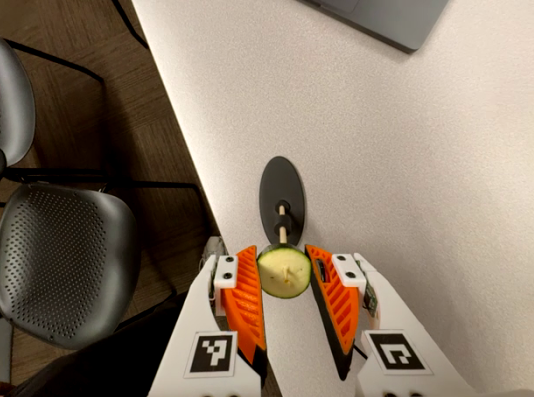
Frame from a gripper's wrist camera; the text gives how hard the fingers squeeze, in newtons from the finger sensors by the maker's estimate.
{"total": 10.8, "left": 10.7, "right": 10.8}